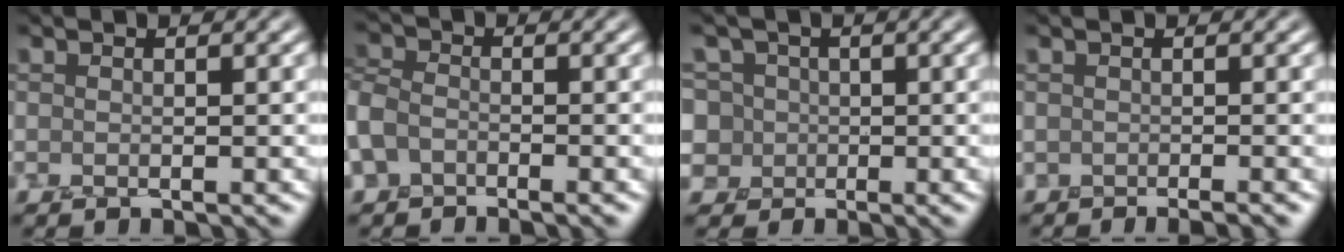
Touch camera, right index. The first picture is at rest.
{"total": 2.7, "force": [-1.4, 2.1, 1.0], "torque": [-0.020, 0.009, -0.038]}
{"total": 6.8, "force": [2.4, 6.1, 1.6], "torque": [-0.025, 0.048, 0.006]}
{"total": 0.7, "force": [-0.6, 0.1, 0.5], "torque": [0.017, 0.006, -0.007]}